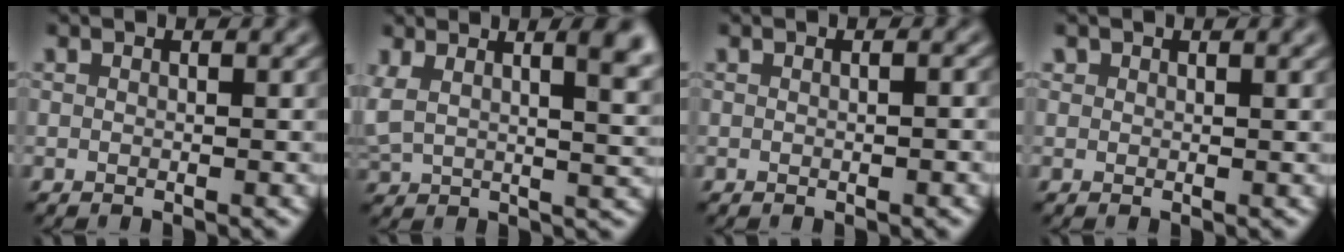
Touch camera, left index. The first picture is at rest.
{"total": 10.6, "force": [4.7, 5.0, 8.2], "torque": [-0.115, 0.033, 0.072]}
{"total": 0.8, "force": [-0.1, 0.1, 0.8], "torque": [-0.015, 0.001, -0.002]}
{"total": 1.0, "force": [0.8, 0.4, 0.4], "torque": [-0.009, -0.003, 0.017]}